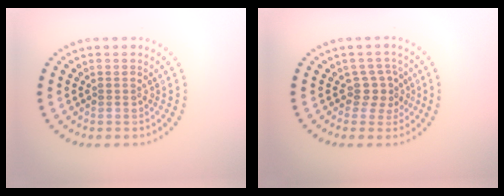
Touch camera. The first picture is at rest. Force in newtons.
{"total": 2.2, "press": 1.6, "slide": 1.5}